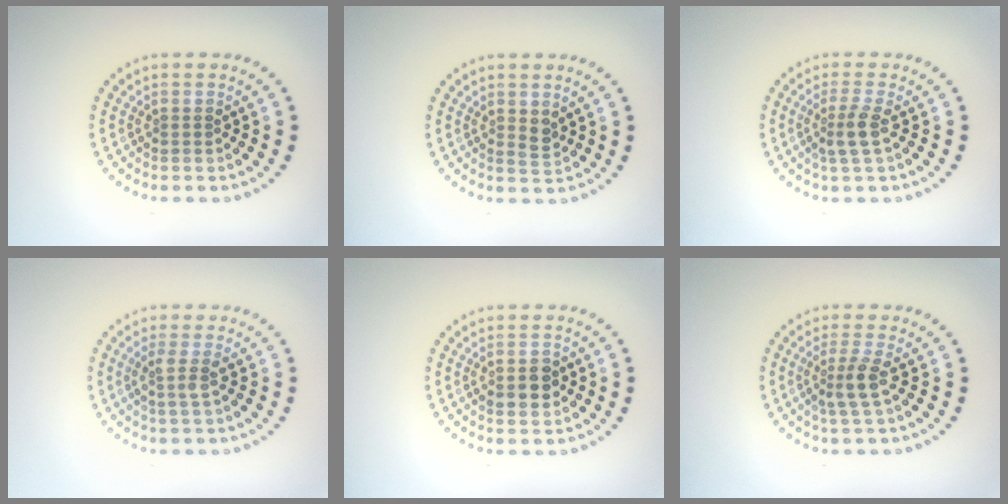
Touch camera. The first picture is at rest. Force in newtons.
{"total": 1.1, "press": 1.0, "slide": 0.4}
{"total": 2.1, "press": 1.8, "slide": 1.2}
{"total": 1.7, "press": 1.3, "slide": 1.2}
{"total": 2.7, "press": 2.7, "slide": 0.2}
{"total": 2.3, "press": 1.7, "slide": 1.6}